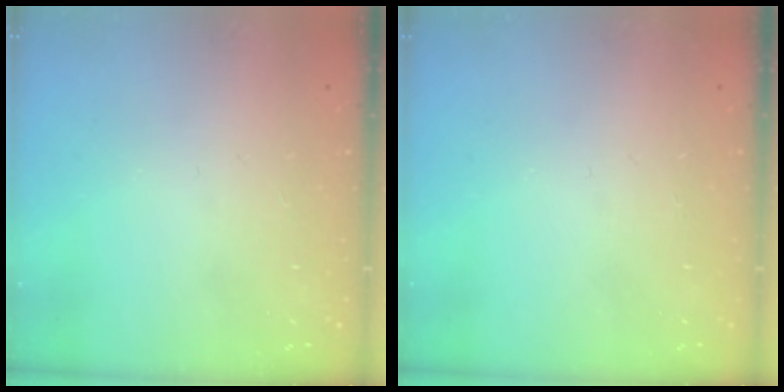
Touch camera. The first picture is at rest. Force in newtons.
{"total": 0.0}